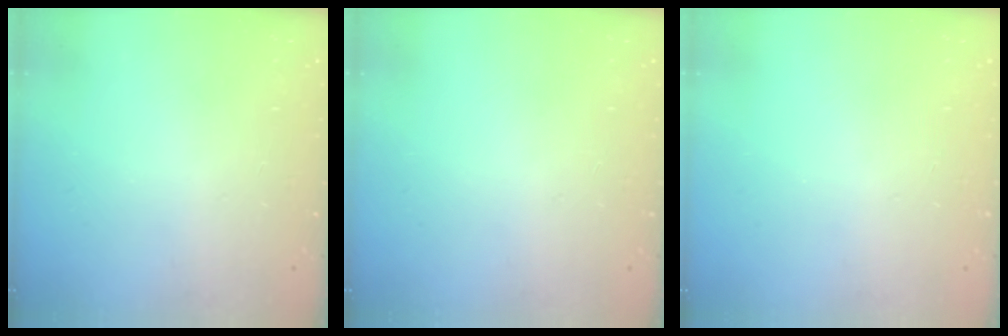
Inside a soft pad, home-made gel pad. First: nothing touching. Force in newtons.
{"total": 0.0}
{"total": 0.0}